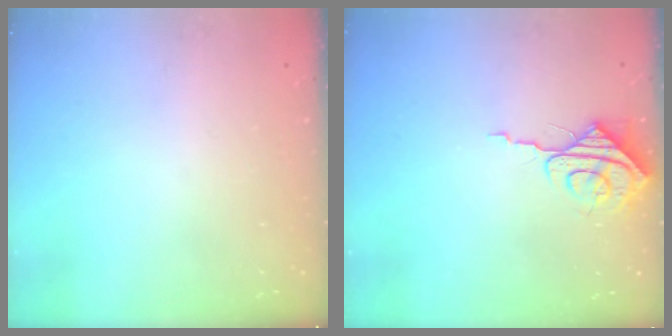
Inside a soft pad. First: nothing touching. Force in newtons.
{"total": 7.6, "press": 7.5, "slide": 0.7}